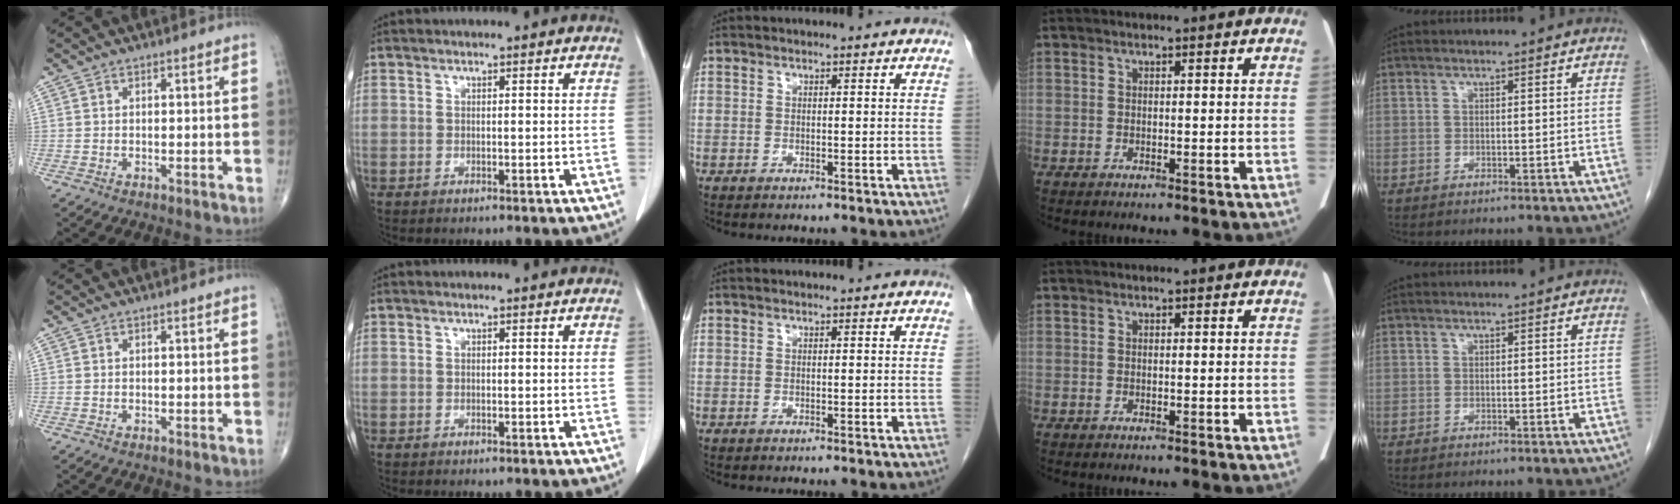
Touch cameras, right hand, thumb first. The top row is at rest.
{}